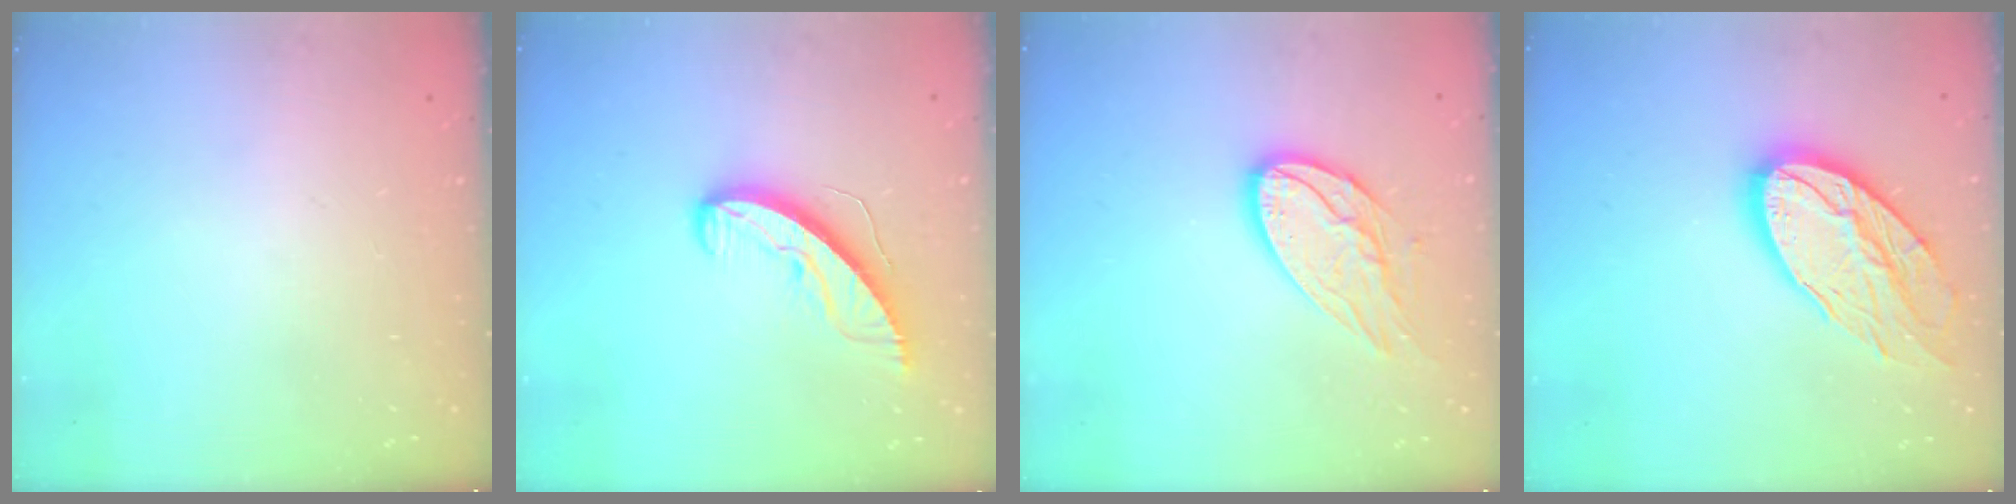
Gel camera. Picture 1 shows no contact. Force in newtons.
{"total": 8.9, "press": 8.8, "slide": 0.9}
{"total": 12.8, "press": 12.8, "slide": 1.0}
{"total": 19.0, "press": 18.9, "slide": 1.5}